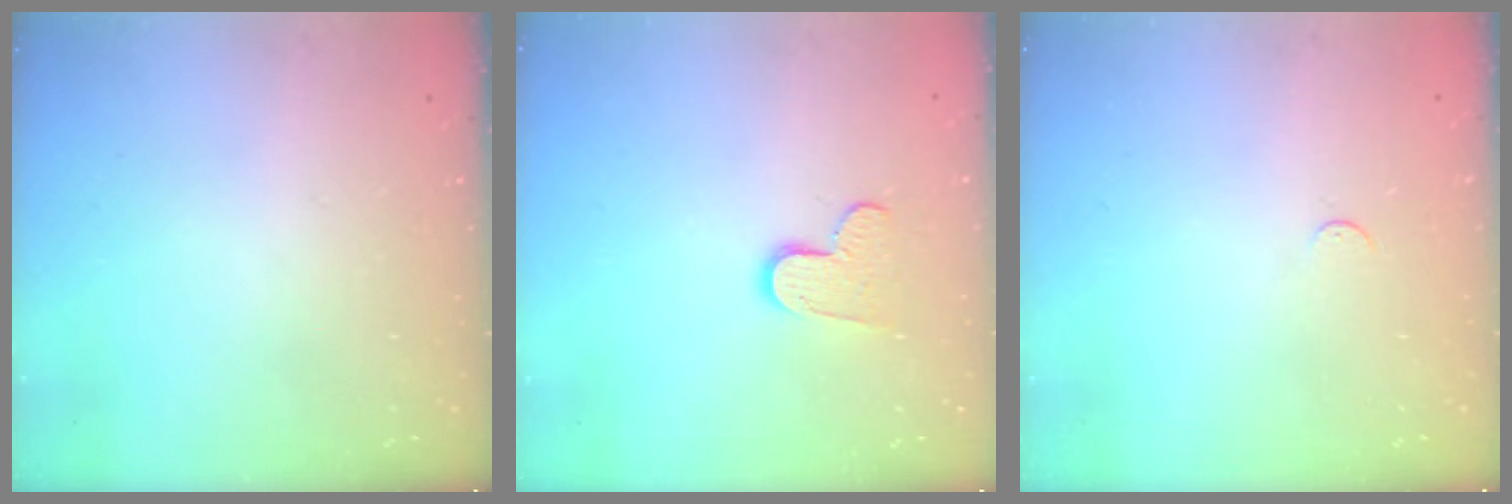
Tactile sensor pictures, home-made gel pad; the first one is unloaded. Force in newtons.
{"total": 8.4, "press": 8.3, "slide": 0.2}
{"total": 2.7, "press": 2.7, "slide": 0.4}